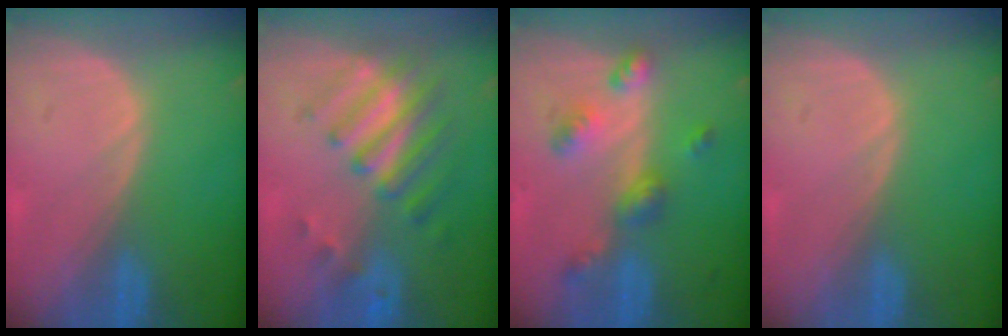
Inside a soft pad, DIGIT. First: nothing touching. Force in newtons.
{"total": 8.0, "press": 7.2, "slide": 3.6}
{"total": 6.3, "press": 5.5, "slide": 3.1}
{"total": 0.0}